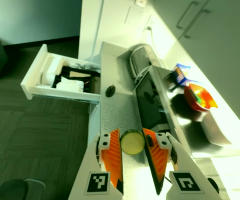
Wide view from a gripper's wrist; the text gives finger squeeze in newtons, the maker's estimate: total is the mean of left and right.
{"total": 10.7, "left": 11.0, "right": 10.4}